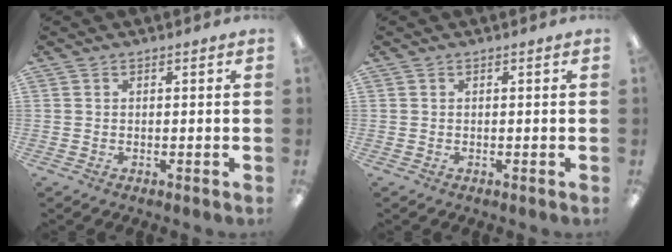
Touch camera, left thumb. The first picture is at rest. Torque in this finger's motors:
{"motor_torque": [0.00, -0.01, 0.11, -0.11, 0.00]}